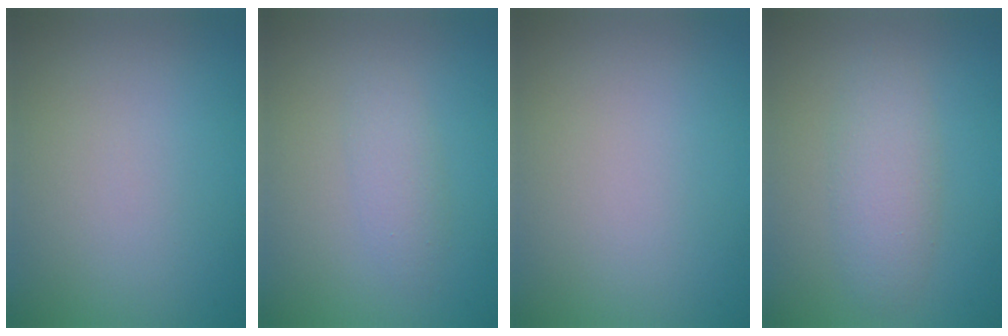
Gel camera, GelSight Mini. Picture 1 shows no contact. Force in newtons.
{"total": 1.7, "press": 1.7, "slide": 0.0}
{"total": 0.0}
{"total": 3.0, "press": 3.0, "slide": 0.1}